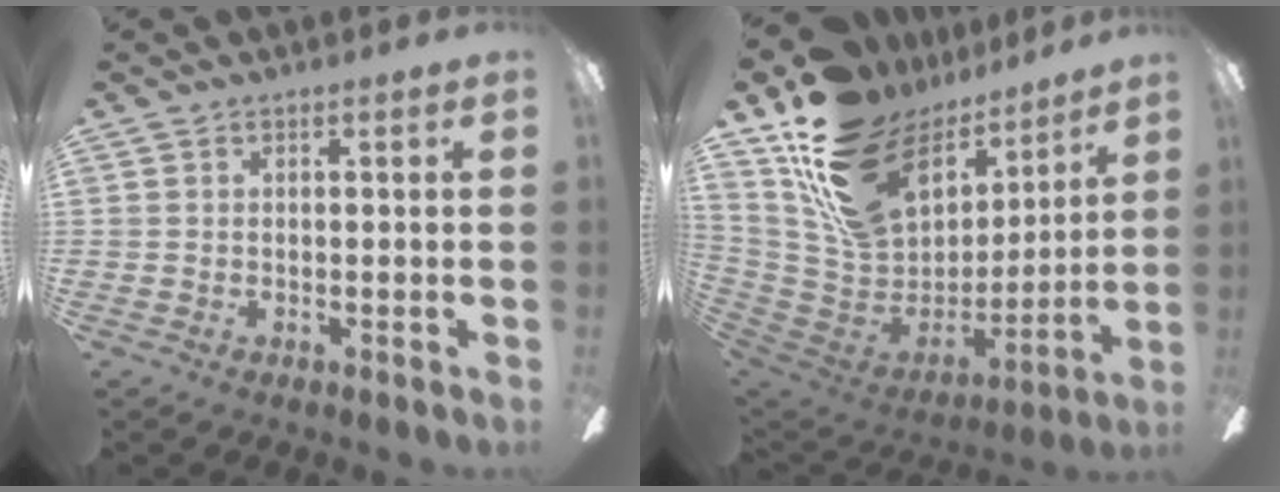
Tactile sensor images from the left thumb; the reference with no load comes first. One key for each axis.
{"total": 23.4, "fx": 13.4, "fy": 15.3, "fz": 11.5, "tx": -0.202, "ty": -0.076, "tz": 0.270}